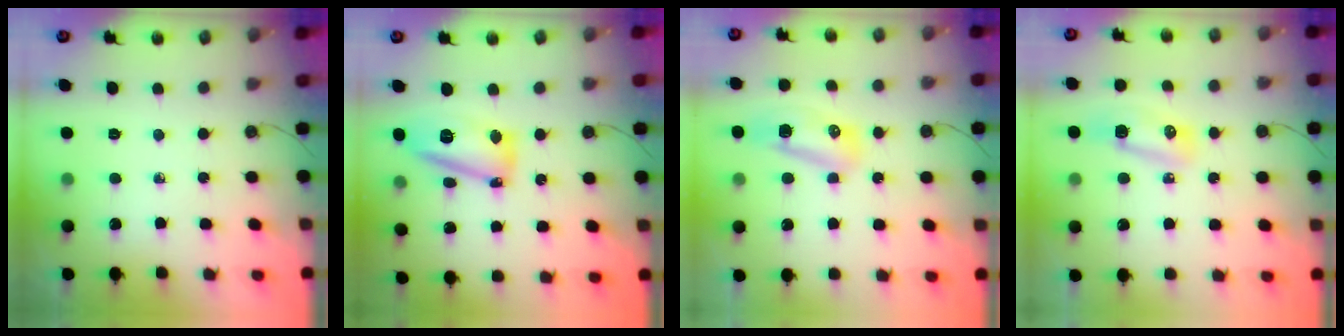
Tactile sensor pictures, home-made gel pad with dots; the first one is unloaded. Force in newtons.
{"total": 14.4, "press": 14.2, "slide": 2.5}
{"total": 9.0, "press": 8.7, "slide": 2.3}
{"total": 7.8, "press": 7.6, "slide": 1.6}